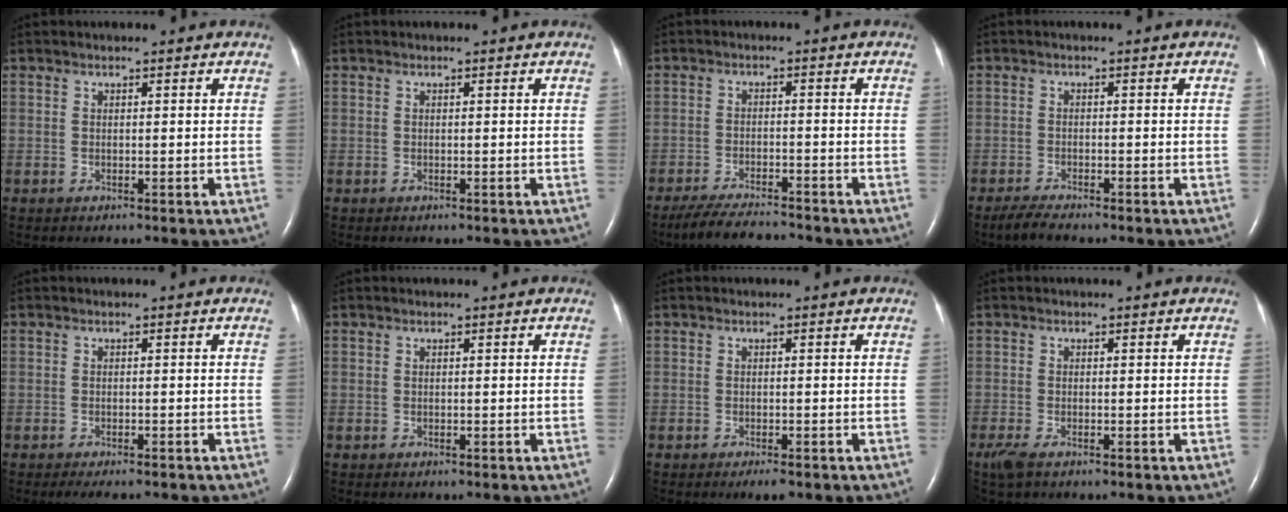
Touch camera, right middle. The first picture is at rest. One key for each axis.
{"total": 0.0}
{"total": 7.4, "fx": -6.8, "fy": 0.7, "fz": 2.9, "tx": -0.055, "ty": -0.020, "tz": -0.116}
{"total": 2.7, "fx": -2.3, "fy": 0.2, "fz": 1.3, "tx": -0.040, "ty": -0.010, "tz": -0.045}
{"total": 4.6, "fx": -3.8, "fy": 1.1, "fz": 2.3, "tx": -0.027, "ty": -0.008, "tz": -0.051}
{"total": 0.0}
{"total": 1.9, "fx": -1.3, "fy": 0.4, "fz": 1.3, "tx": -0.019, "ty": -0.004, "tz": -0.017}
{"total": 2.5, "fx": -1.7, "fy": 0.7, "fz": 1.7, "tx": -0.046, "ty": -0.009, "tz": -0.032}